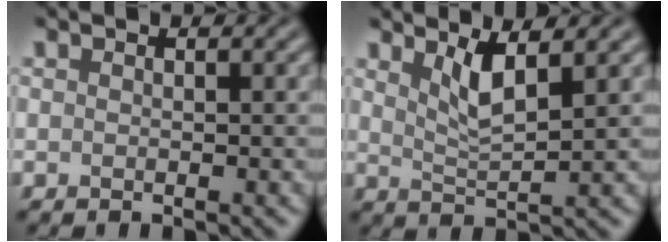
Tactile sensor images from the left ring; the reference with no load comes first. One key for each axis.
{"total": 2.8, "fx": 1.5, "fy": 0.6, "fz": 2.3, "tx": -0.044, "ty": -0.009, "tz": 0.031}